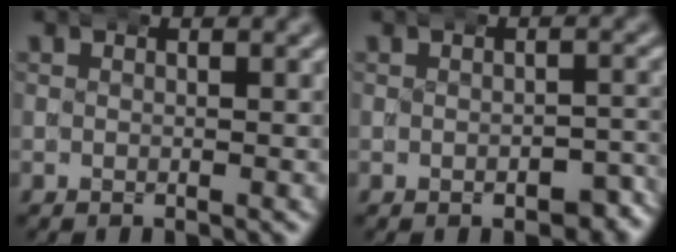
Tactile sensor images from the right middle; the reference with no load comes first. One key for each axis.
{"total": 2.8, "fx": -2.1, "fy": 1.3, "fz": 1.3, "tx": -0.014, "ty": -0.005, "tz": -0.032}